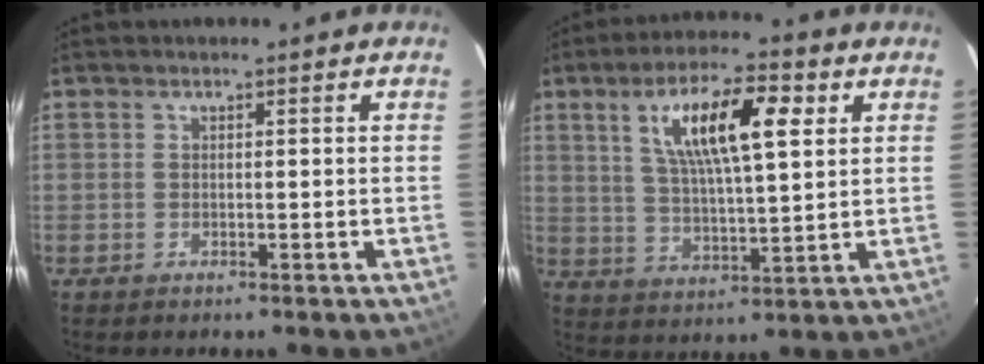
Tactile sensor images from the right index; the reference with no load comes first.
{"total": 14.0, "force": [5.3, 3.9, 12.3], "torque": [-0.221, 0.017, 0.095]}